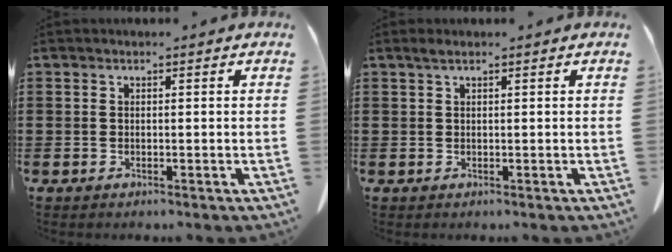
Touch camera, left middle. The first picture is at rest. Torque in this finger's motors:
{"motor_torque": [0.02, 0.04, 0.02, 0.00]}